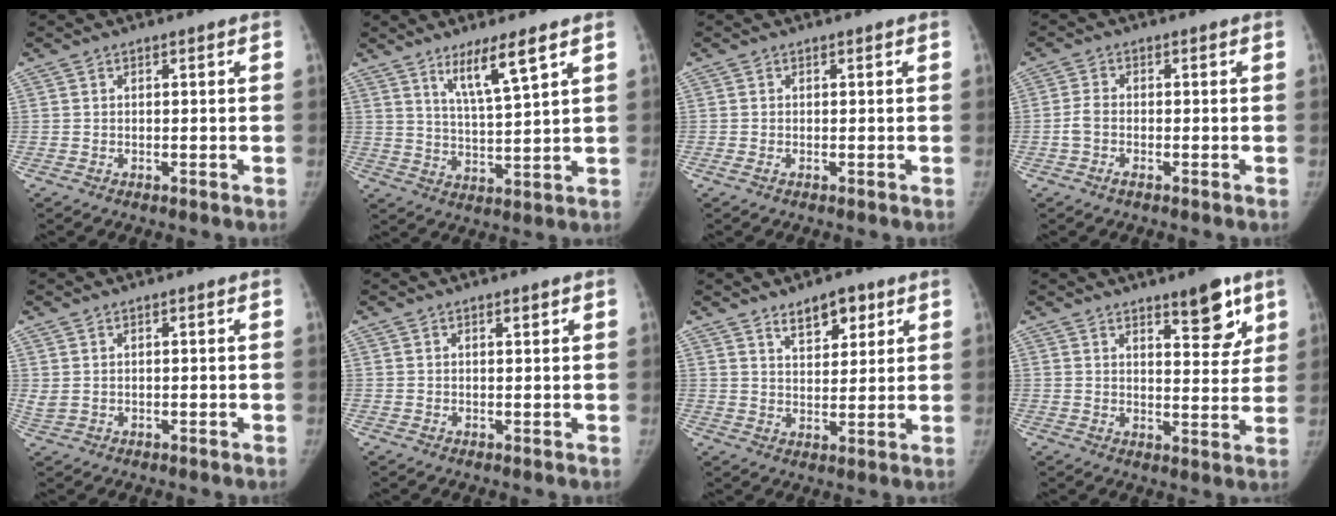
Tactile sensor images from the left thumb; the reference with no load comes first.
{"total": 8.3, "force": [5.2, 0.6, 6.4], "torque": [-0.115, -0.039, 0.097]}
{"total": 0.5, "force": [-0.2, 0.1, 0.5], "torque": [-0.009, 0.000, -0.004]}
{"total": 2.5, "force": [-1.1, 1.2, 1.9], "torque": [-0.047, 0.015, -0.027]}
{"total": 1.1, "force": [0.5, 0.7, 0.7], "torque": [-0.022, 0.001, 0.018]}
{"total": 1.0, "force": [0.7, 0.3, 0.6], "torque": [-0.006, -0.003, 0.010]}
{"total": 6.5, "force": [4.2, 3.3, 3.7], "torque": [-0.030, -0.028, 0.068]}
{"total": 8.8, "force": [5.6, 3.1, 6.1], "torque": [-0.056, -0.036, 0.079]}